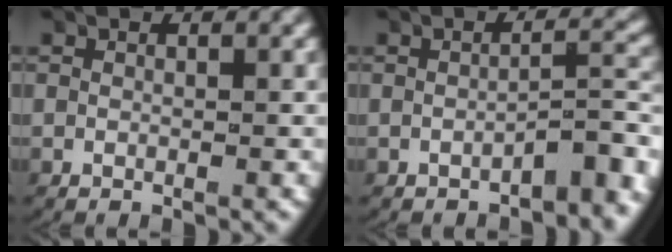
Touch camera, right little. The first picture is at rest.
{"total": 3.5, "force": [-2.3, 0.8, 2.6], "torque": [-0.024, 0.005, -0.032]}